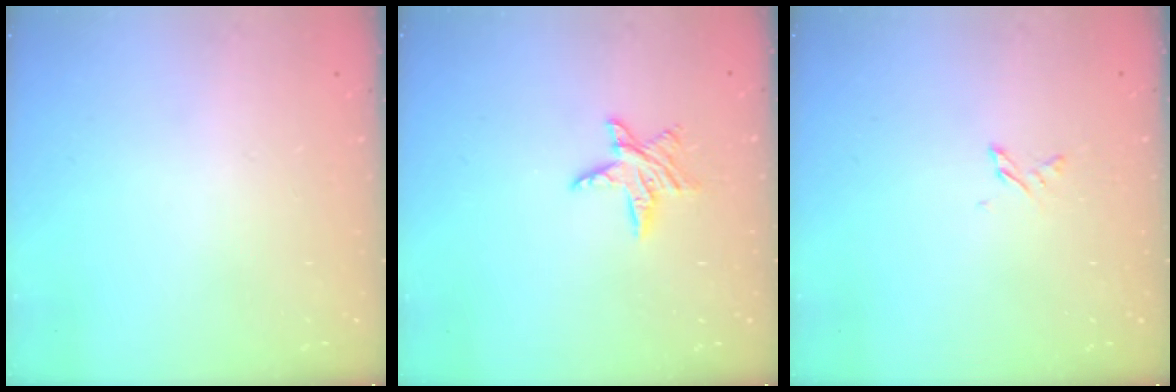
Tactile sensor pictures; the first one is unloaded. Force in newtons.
{"total": 6.2, "press": 6.2, "slide": 0.3}
{"total": 1.7, "press": 1.7, "slide": 0.3}